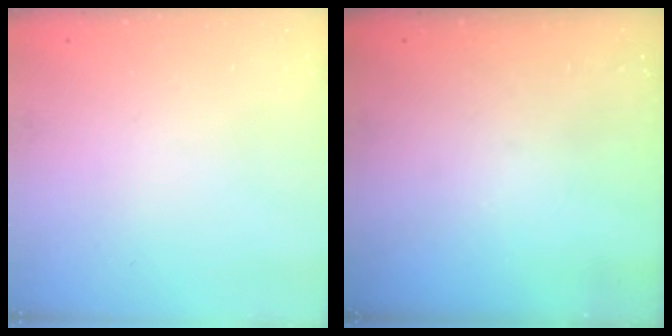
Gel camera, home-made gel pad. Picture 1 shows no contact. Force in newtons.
{"total": 0.0}